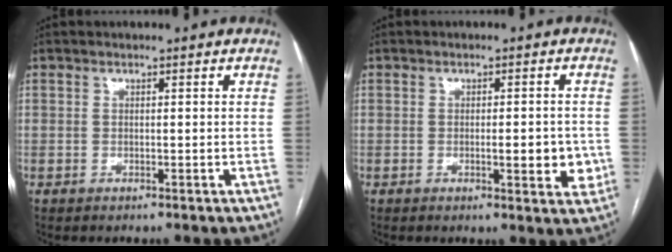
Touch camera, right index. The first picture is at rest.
{"total": 5.0, "force": [-0.8, 1.5, 4.8], "torque": [-0.059, -0.004, -0.009]}